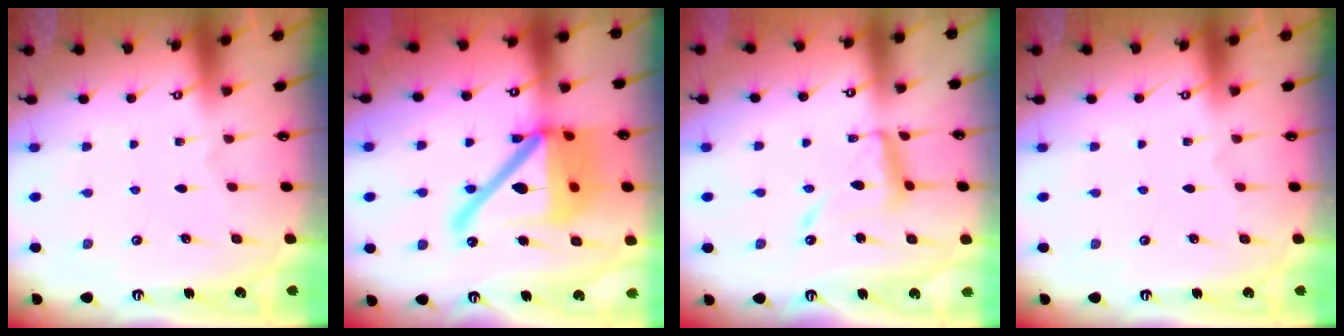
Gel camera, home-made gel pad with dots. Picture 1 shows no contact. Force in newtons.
{"total": 25.1, "press": 24.9, "slide": 3.6}
{"total": 12.9, "press": 12.9, "slide": 1.0}
{"total": 0.0}